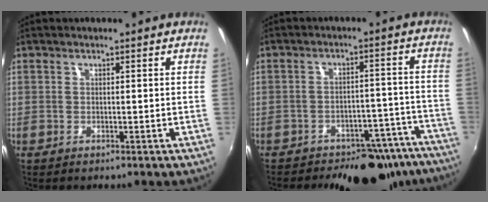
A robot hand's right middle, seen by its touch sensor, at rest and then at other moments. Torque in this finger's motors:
{"motor_torque": [1.07, -1.07, 0.25, 0.10]}